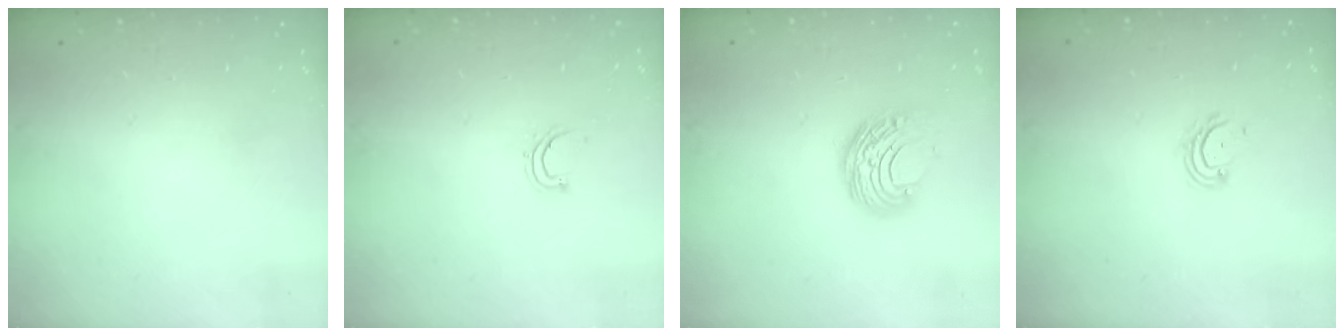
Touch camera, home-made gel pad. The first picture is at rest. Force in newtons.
{"total": 3.7, "press": 3.5, "slide": 1.2}
{"total": 8.9, "press": 8.9, "slide": 0.3}
{"total": 4.1, "press": 4.1, "slide": 0.6}